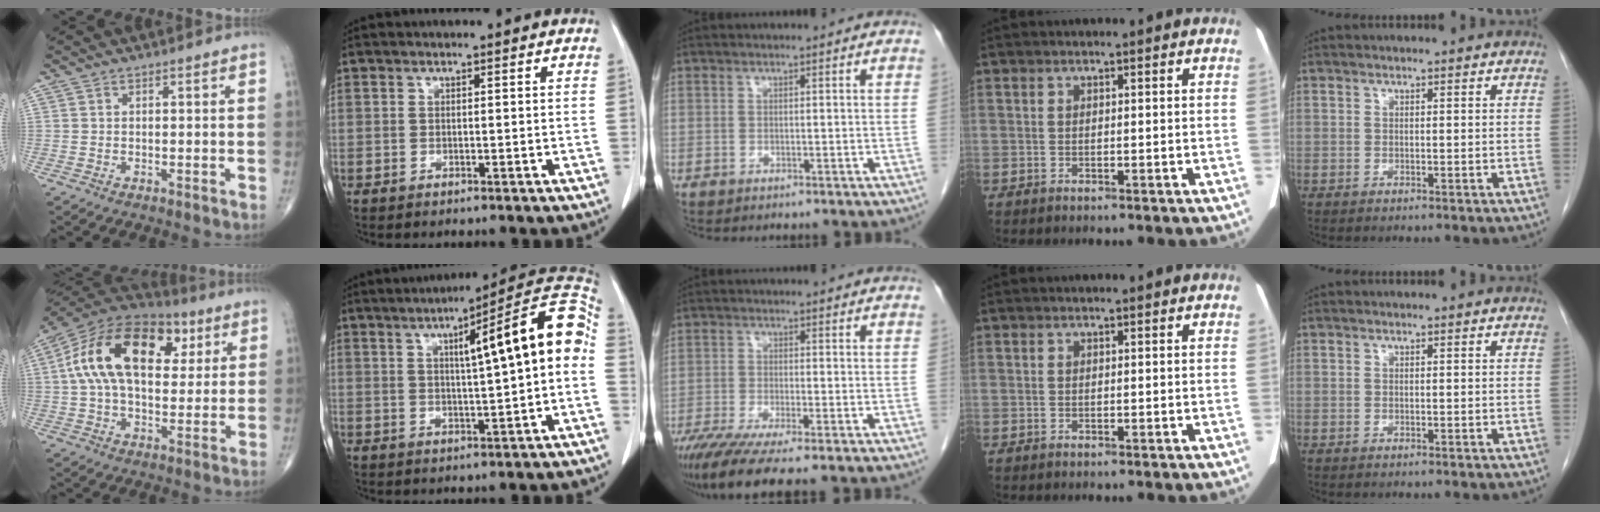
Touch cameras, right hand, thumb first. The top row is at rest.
{"thumb": {"total": 22.3, "force": [5.7, 13.1, 17.1], "torque": [-0.289, 0.021, 0.085]}, "index": {"total": 14.2, "force": [2.0, 0.7, 14.0], "torque": [-0.189, 0.036, 0.022]}, "middle": {"total": 9.4, "force": [-7.1, 0.5, 6.2], "torque": [-0.098, -0.023, -0.117]}}